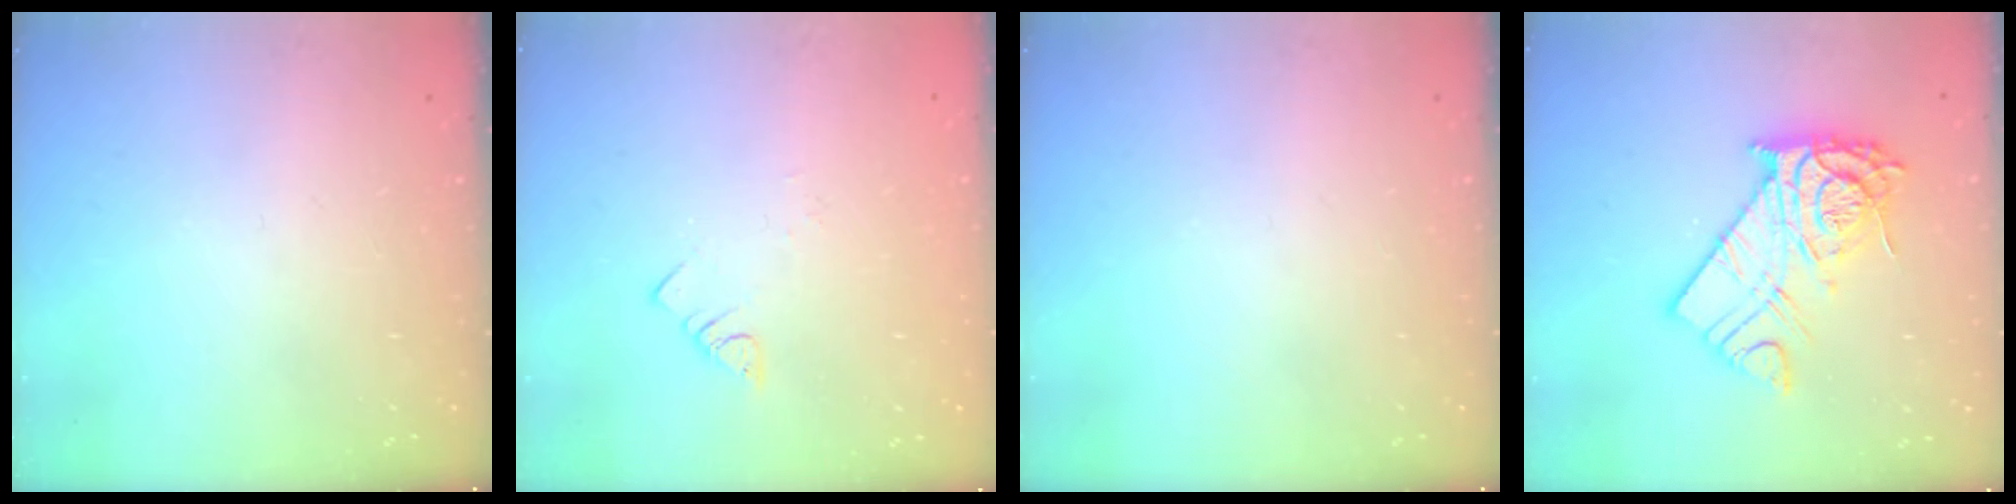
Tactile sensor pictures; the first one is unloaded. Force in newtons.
{"total": 1.8, "press": 1.8, "slide": 0.3}
{"total": 0.0}
{"total": 12.4, "press": 12.3, "slide": 1.0}